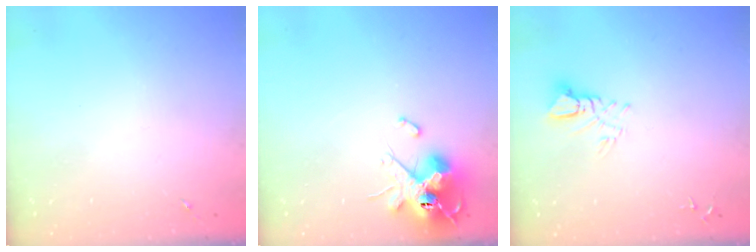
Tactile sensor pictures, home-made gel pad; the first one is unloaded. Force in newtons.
{"total": 13.9, "press": 13.8, "slide": 1.3}
{"total": 5.6, "press": 5.6, "slide": 0.6}